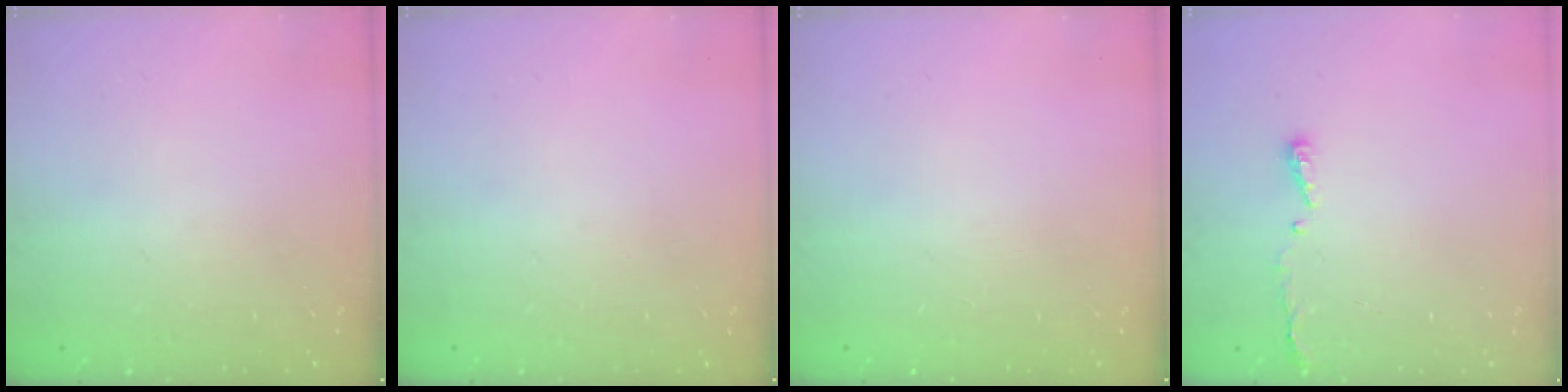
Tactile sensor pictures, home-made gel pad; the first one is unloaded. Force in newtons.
{"total": 0.0}
{"total": 0.0}
{"total": 3.7, "press": 3.7, "slide": 0.6}